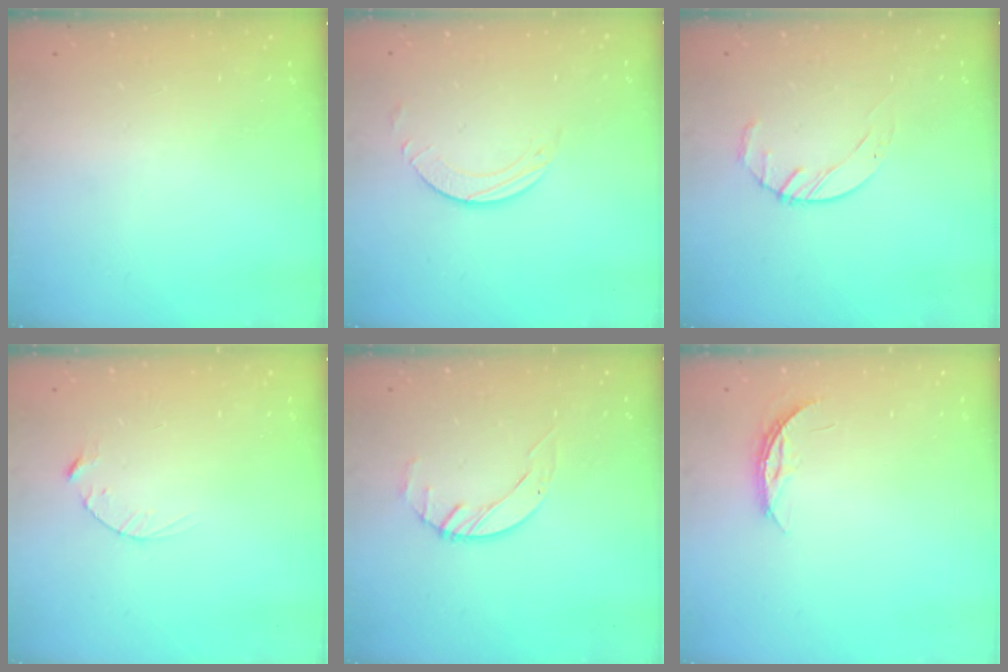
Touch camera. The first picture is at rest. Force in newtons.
{"total": 1.9, "press": 1.9, "slide": 0.2}
{"total": 4.8, "press": 4.7, "slide": 0.6}
{"total": 2.5, "press": 2.5, "slide": 0.4}
{"total": 2.1, "press": 2.0, "slide": 0.3}
{"total": 3.8, "press": 3.8, "slide": 0.3}